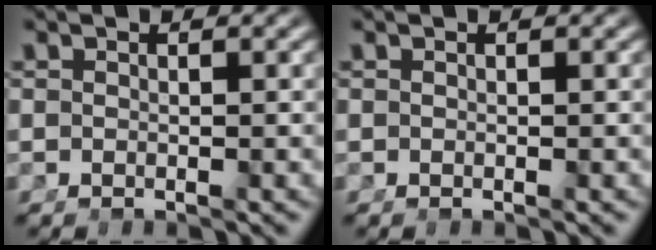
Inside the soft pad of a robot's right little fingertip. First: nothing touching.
{"total": 0.0}